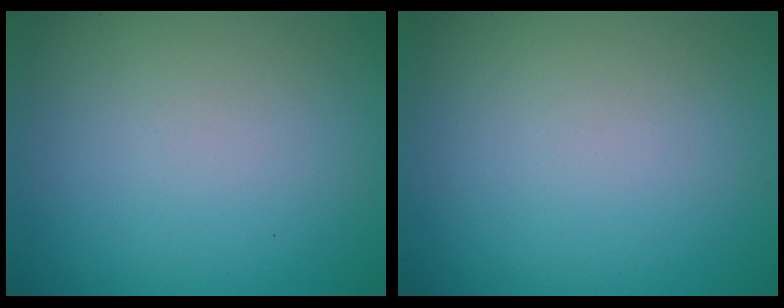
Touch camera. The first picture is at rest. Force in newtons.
{"total": 0.0}